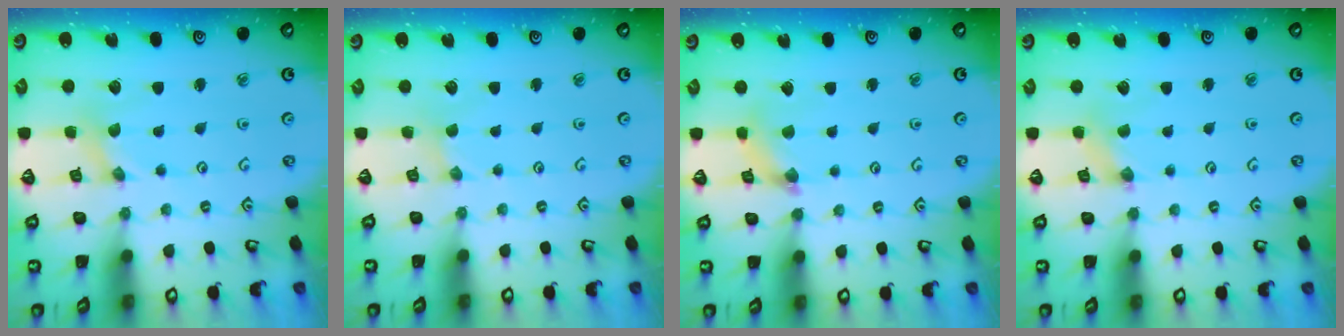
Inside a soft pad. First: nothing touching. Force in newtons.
{"total": 0.0}
{"total": 2.4, "press": 2.4, "slide": 0.2}
{"total": 1.3, "press": 1.3, "slide": 0.2}